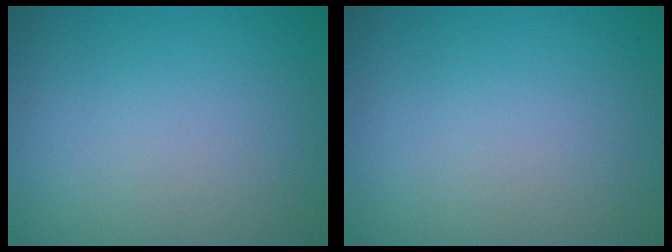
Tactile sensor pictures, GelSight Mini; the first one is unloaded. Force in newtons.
{"total": 0.0}